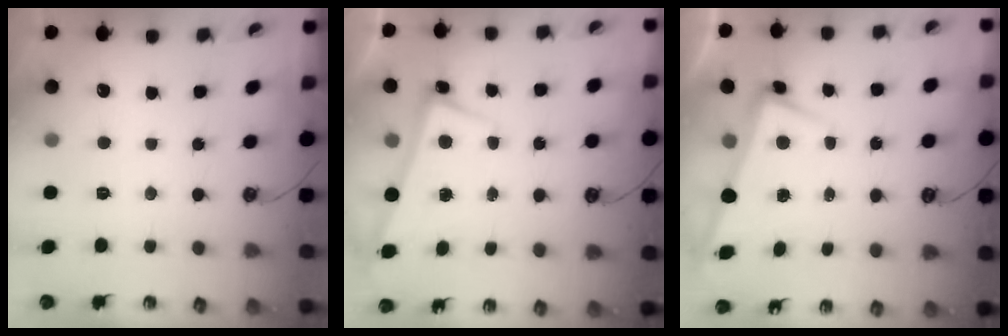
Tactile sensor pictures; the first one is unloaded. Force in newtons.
{"total": 2.6, "press": 2.5, "slide": 0.7}
{"total": 2.9, "press": 2.8, "slide": 0.9}